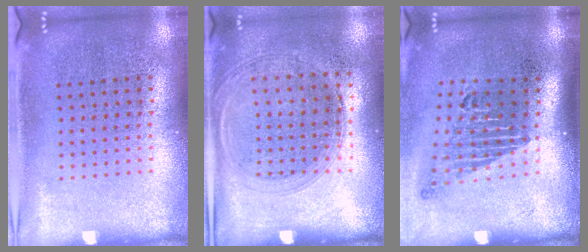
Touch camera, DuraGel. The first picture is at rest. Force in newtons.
{"total": 1.3, "press": 1.2, "slide": 0.6}
{"total": 1.7, "press": 1.2, "slide": 1.2}